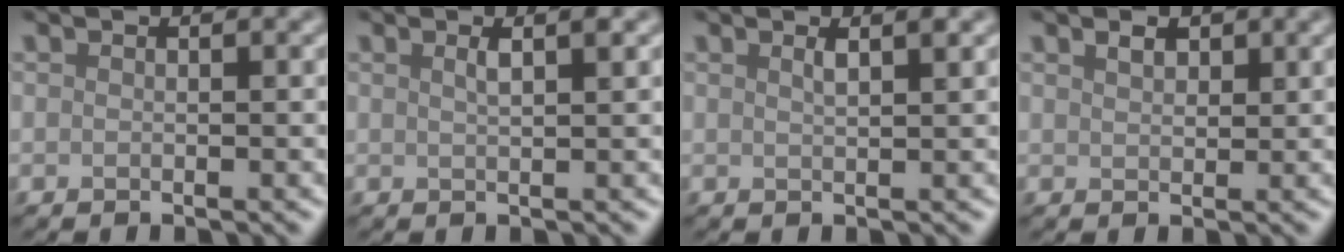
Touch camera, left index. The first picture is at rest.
{"total": 1.7, "force": [0.7, 0.4, 1.4], "torque": [-0.018, 0.003, 0.007]}
{"total": 1.4, "force": [0.8, 0.4, 1.1], "torque": [-0.012, 0.002, 0.010]}
{"total": 1.3, "force": [0.9, 0.7, 0.5], "torque": [-0.010, 0.001, 0.018]}